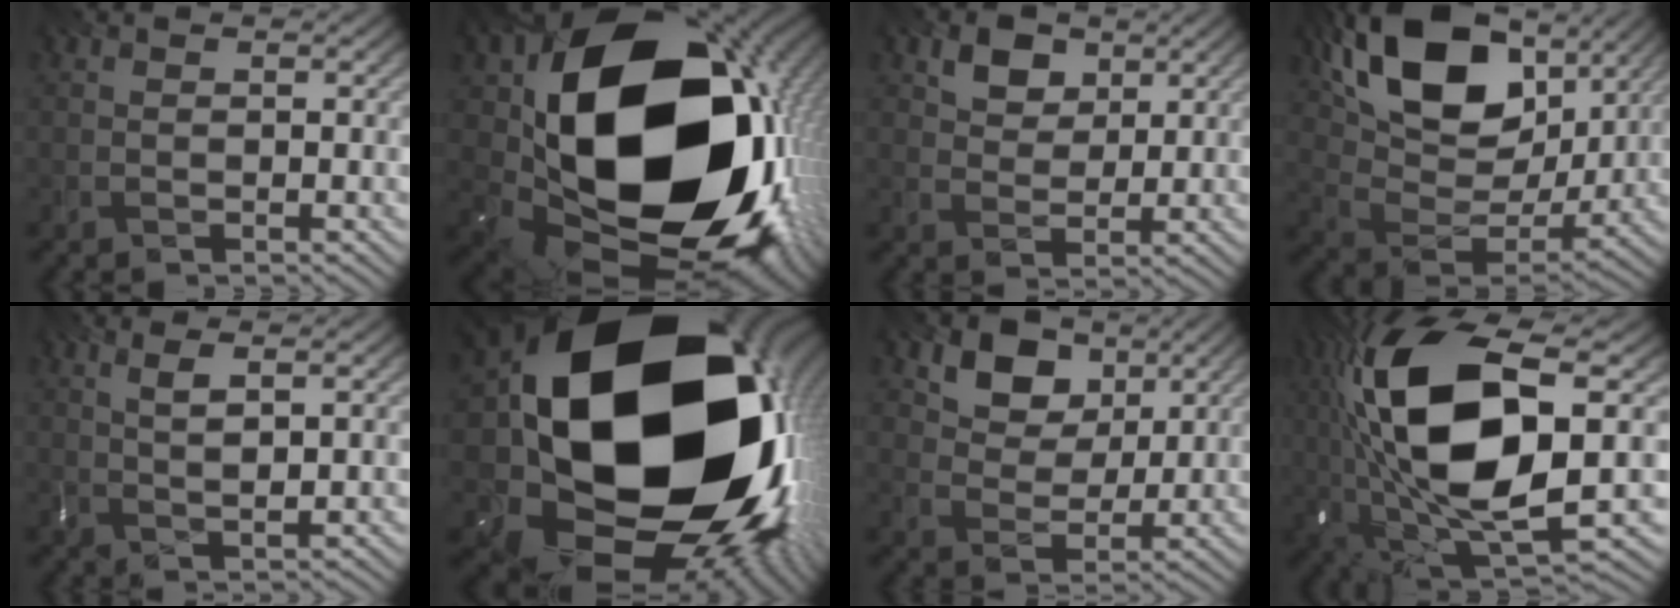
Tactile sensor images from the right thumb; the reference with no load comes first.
{"total": 22.2, "force": [2.2, 16.2, 14.9], "torque": [-0.325, -0.076, 0.089]}
{"total": 4.9, "force": [3.1, 3.1, 2.2], "torque": [-0.067, -0.005, 0.050]}
{"total": 17.4, "force": [9.3, 9.9, 10.8], "torque": [-0.231, 0.015, 0.169]}
{"total": 3.3, "force": [1.5, 0.6, 2.8], "torque": [-0.069, 0.006, 0.029]}
{"total": 23.4, "force": [2.3, 17.0, 15.9], "torque": [-0.325, -0.105, 0.092]}
{"total": 9.3, "force": [5.4, 6.2, 4.4], "torque": [-0.124, -0.004, 0.102]}
{"total": 19.4, "force": [2.7, 8.4, 17.3], "torque": [-0.377, 0.009, 0.044]}